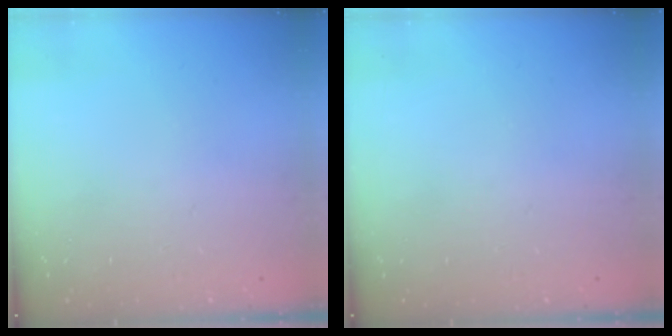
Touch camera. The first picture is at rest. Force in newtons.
{"total": 0.0}